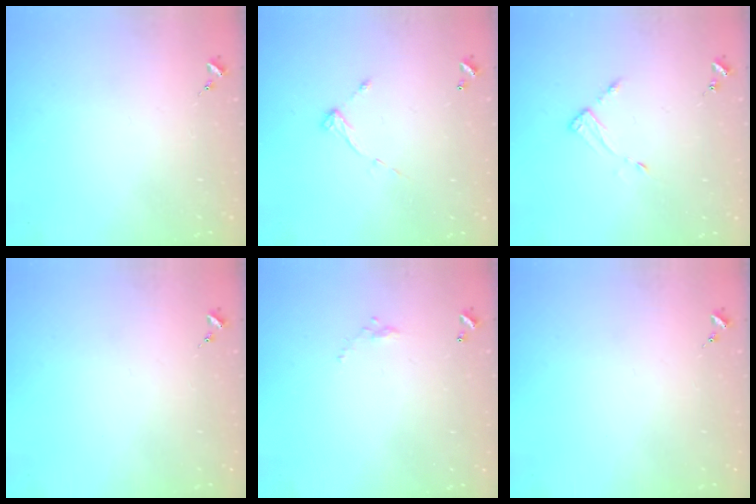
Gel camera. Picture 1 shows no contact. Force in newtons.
{"total": 6.2, "press": 6.2, "slide": 0.3}
{"total": 3.7, "press": 3.6, "slide": 0.4}
{"total": 0.0}
{"total": 4.0, "press": 4.0, "slide": 0.2}
{"total": 0.0}